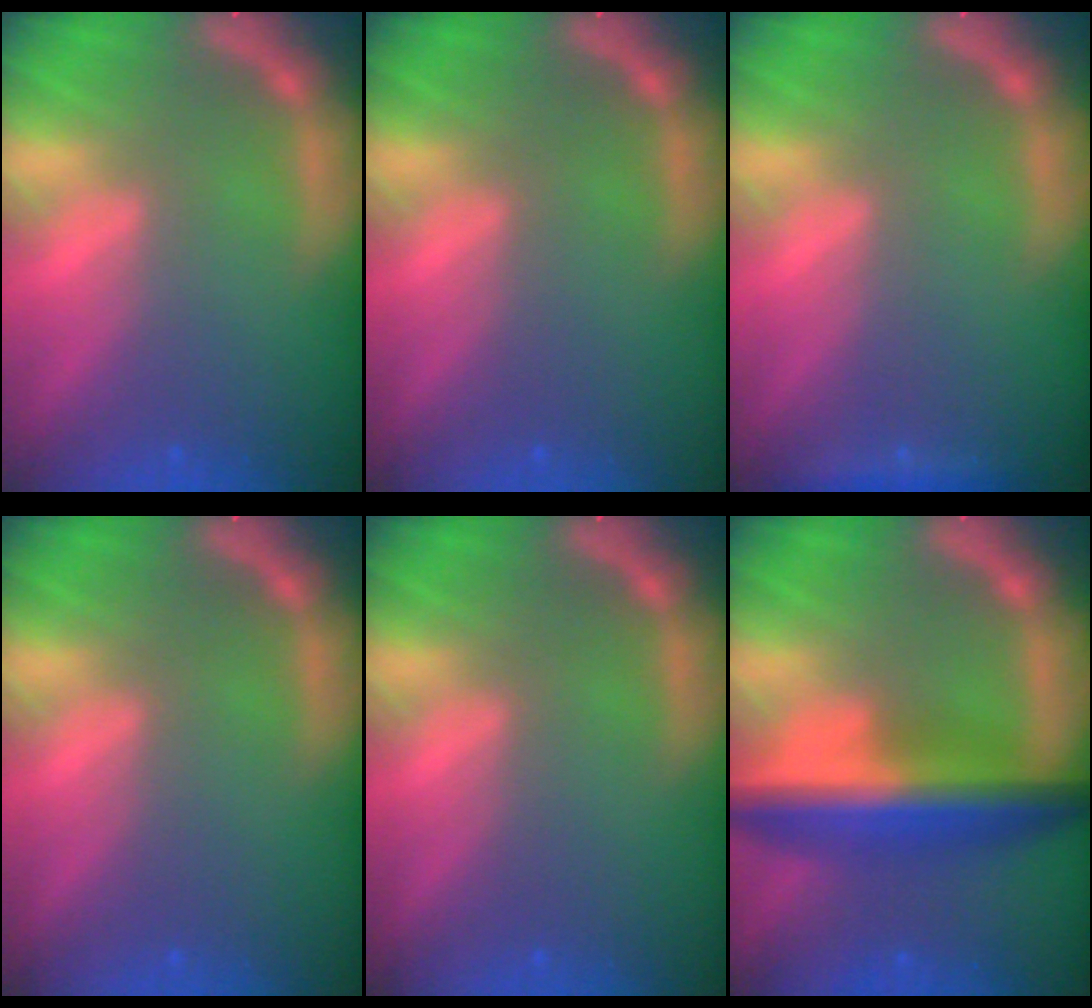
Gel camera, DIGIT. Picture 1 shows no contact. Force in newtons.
{"total": 0.0}
{"total": 1.4}
{"total": 0.0}
{"total": 0.0}
{"total": 8.5}